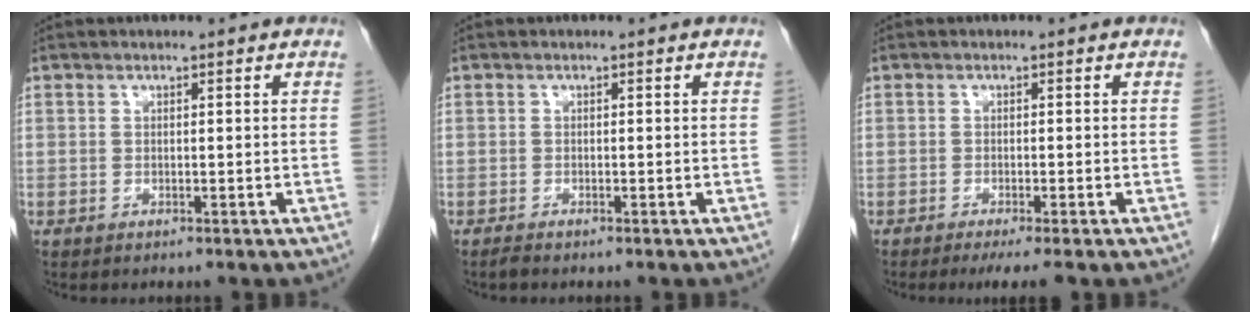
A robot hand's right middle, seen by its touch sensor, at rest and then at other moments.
{"total": 0.6, "force": [-0.6, 0.0, 0.2], "torque": [-0.013, -0.003, -0.012]}
{"total": 4.0, "force": [-2.9, 0.0, 2.7], "torque": [-0.032, -0.009, -0.042]}